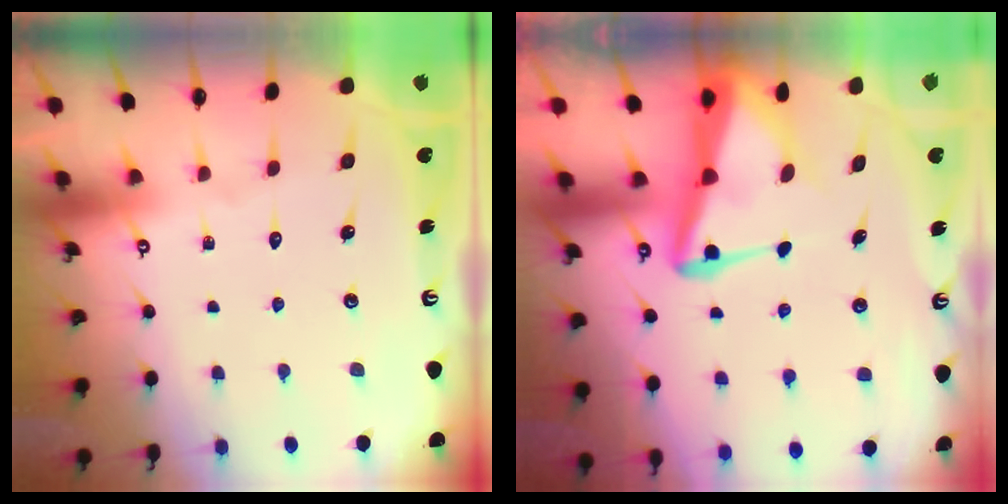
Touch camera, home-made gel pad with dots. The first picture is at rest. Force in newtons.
{"total": 7.0, "press": 6.9, "slide": 0.8}